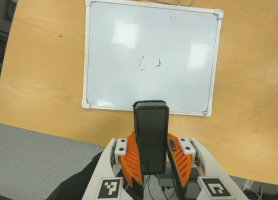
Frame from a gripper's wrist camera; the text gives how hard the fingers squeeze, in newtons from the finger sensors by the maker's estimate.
{"total": 9.0, "left": 8.0, "right": 9.9}